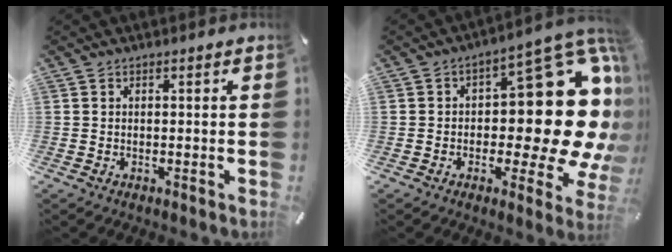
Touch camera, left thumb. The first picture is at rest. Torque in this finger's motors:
{"motor_torque": [2.40, 2.60, 1.07, -0.53, 0.14]}